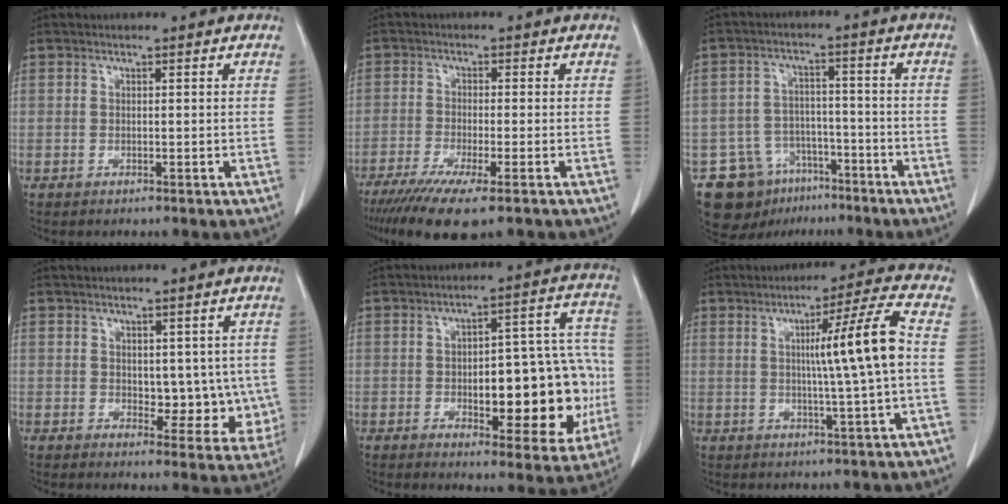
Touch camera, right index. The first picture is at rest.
{"total": 10.0, "force": [-6.8, 1.3, 7.2], "torque": [-0.117, -0.024, -0.111]}
{"total": 10.8, "force": [-6.5, 8.1, 2.9], "torque": [-0.044, 0.030, -0.096]}
{"total": 7.0, "force": [0.6, 4.3, 5.5], "torque": [-0.041, -0.002, 0.015]}
{"total": 19.2, "force": [-2.9, 7.3, 17.6], "torque": [-0.183, 0.039, -0.022]}
{"total": 9.8, "force": [0.9, -1.8, 9.6], "torque": [-0.145, 0.000, 0.015]}